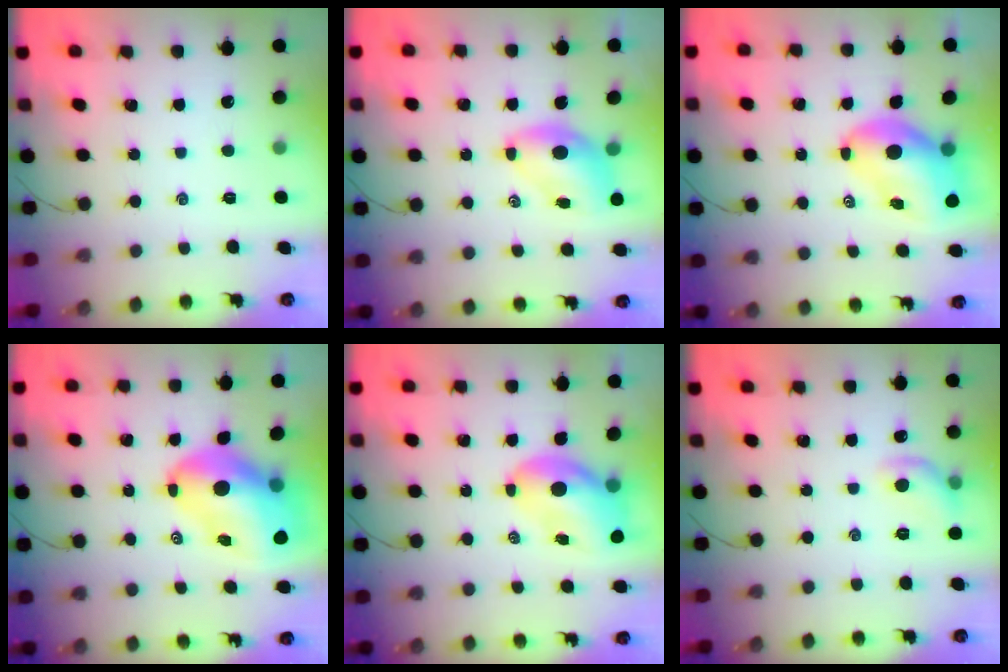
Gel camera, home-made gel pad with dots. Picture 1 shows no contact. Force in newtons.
{"total": 6.7, "press": 6.6, "slide": 1.1}
{"total": 10.3, "press": 9.8, "slide": 2.9}
{"total": 15.1, "press": 14.4, "slide": 4.7}
{"total": 7.6, "press": 7.3, "slide": 2.2}
{"total": 8.3, "press": 8.3, "slide": 0.7}